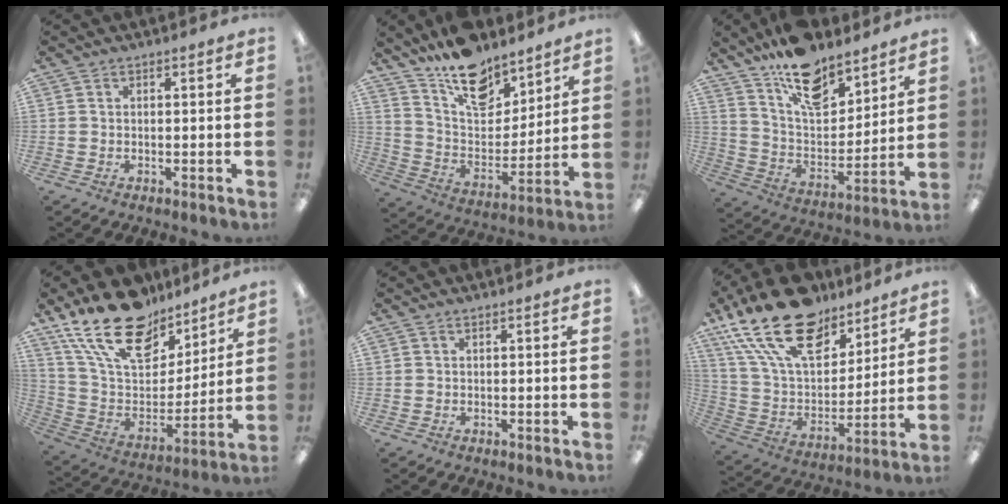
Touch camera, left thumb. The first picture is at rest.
{"total": 16.7, "force": [12.9, 8.1, 6.8], "torque": [-0.117, -0.090, 0.235]}
{"total": 16.2, "force": [12.5, 7.2, 7.3], "torque": [-0.131, -0.080, 0.225]}
{"total": 21.5, "force": [15.8, 10.4, 10.2], "torque": [-0.195, -0.102, 0.290]}
{"total": 0.0}
{"total": 24.9, "force": [16.0, 12.9, 14.0], "torque": [-0.284, -0.091, 0.285]}